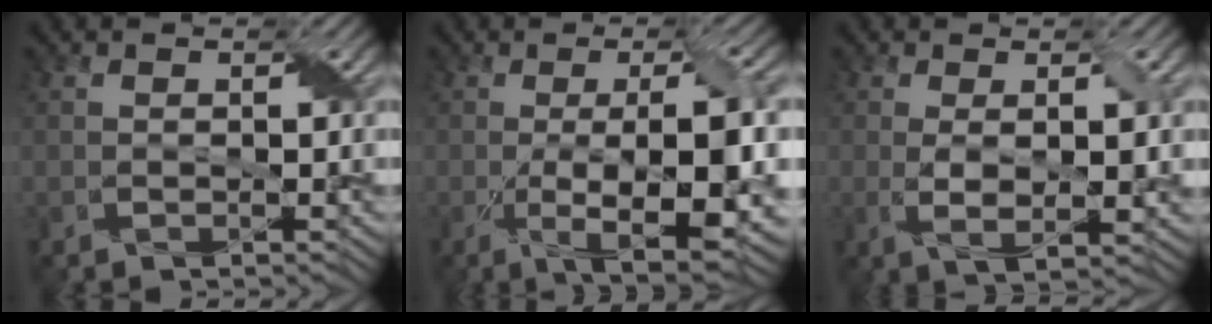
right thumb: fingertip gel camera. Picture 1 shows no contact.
{"total": 11.5, "force": [-2.4, 3.1, 10.8], "torque": [-0.170, -0.001, -0.026]}
{"total": 4.7, "force": [0.5, 1.2, 4.6], "torque": [-0.089, -0.005, 0.012]}